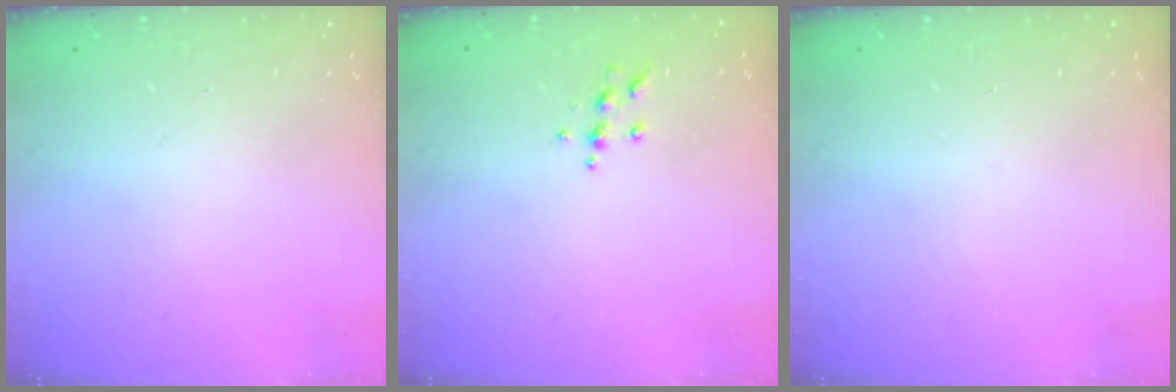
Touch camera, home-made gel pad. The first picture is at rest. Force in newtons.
{"total": 5.0, "press": 4.9, "slide": 0.5}
{"total": 0.0}